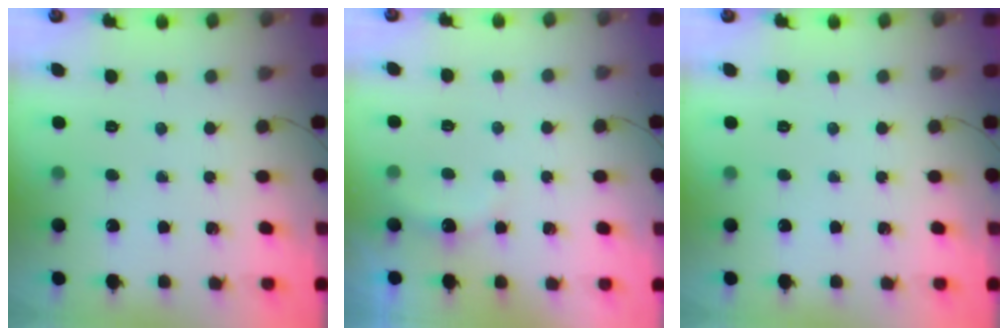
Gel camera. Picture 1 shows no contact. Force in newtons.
{"total": 3.0, "press": 2.9, "slide": 0.9}
{"total": 0.0}